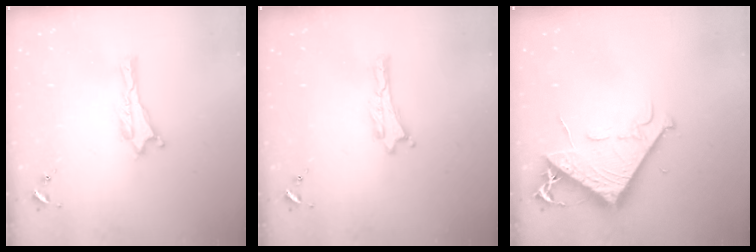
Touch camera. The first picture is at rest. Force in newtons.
{"total": 0.0}
{"total": 8.4, "press": 8.3, "slide": 1.1}